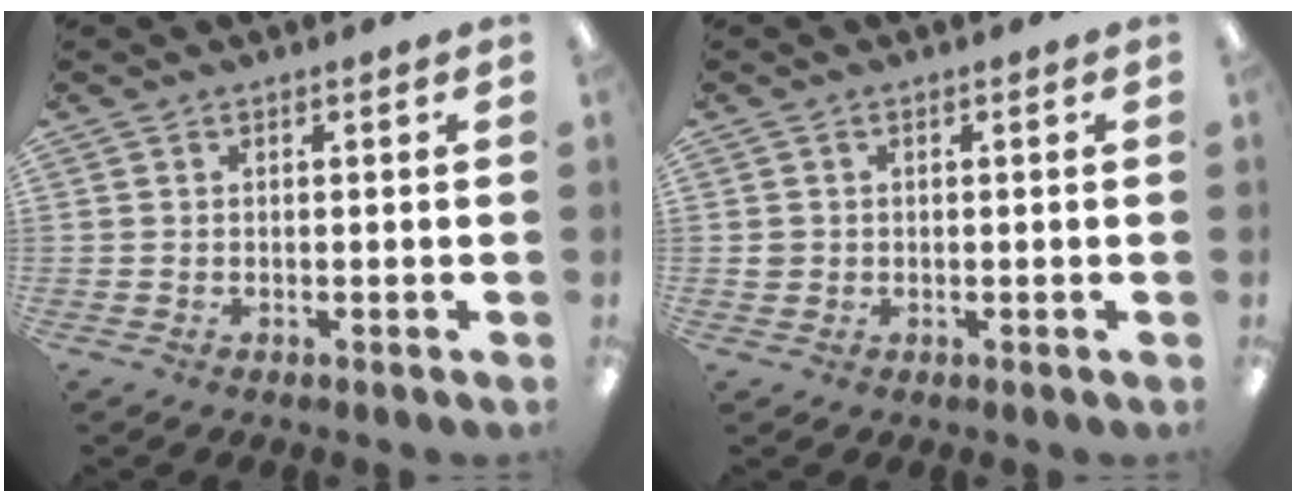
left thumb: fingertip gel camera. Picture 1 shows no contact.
{"total": 1.5, "force": [0.1, 1.5, 0.4], "torque": [-0.008, 0.004, 0.001]}